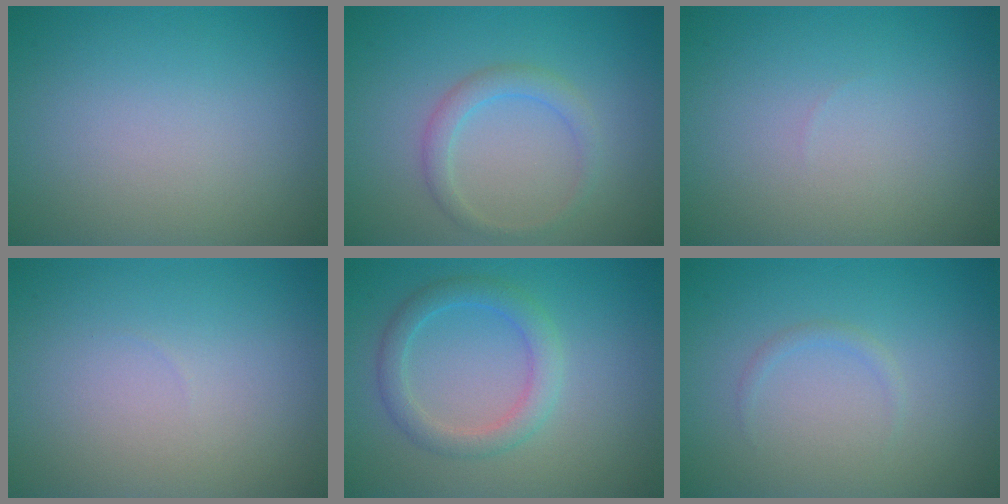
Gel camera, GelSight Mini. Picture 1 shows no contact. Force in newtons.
{"total": 2.0, "press": 2.0, "slide": 0.1}
{"total": 0.0}
{"total": 0.0}
{"total": 2.9, "press": 2.9, "slide": 0.1}
{"total": 0.7, "press": 0.7, "slide": 0.1}